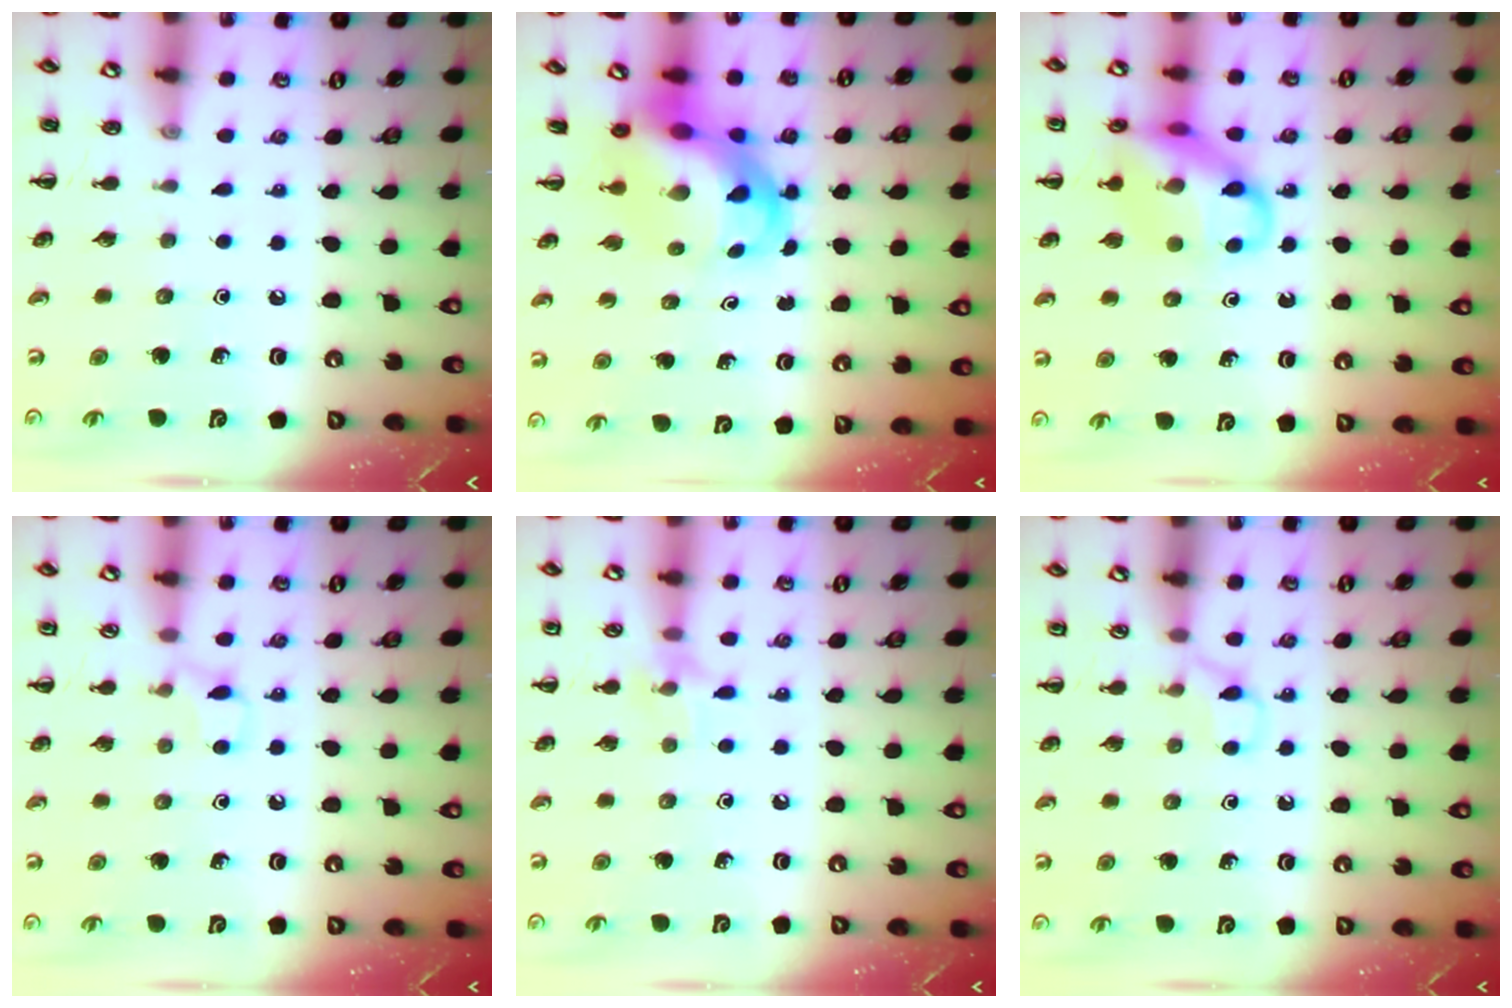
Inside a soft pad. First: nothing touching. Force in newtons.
{"total": 7.3, "press": 7.0, "slide": 2.1}
{"total": 14.3, "press": 14.1, "slide": 2.3}
{"total": 5.7, "press": 5.3, "slide": 2.0}
{"total": 6.8, "press": 6.6, "slide": 1.6}
{"total": 4.7, "press": 4.4, "slide": 1.4}